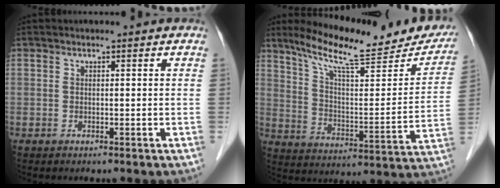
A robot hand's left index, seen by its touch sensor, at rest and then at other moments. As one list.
[{"total": 22.4, "force": [18.8, 3.9, 11.5], "torque": [-0.174, -0.018, 0.267]}]